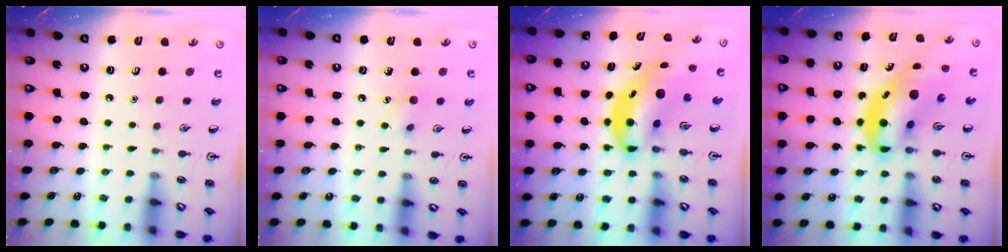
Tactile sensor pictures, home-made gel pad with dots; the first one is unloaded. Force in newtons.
{"total": 6.0, "press": 5.7, "slide": 1.9}
{"total": 7.0, "press": 6.8, "slide": 1.7}
{"total": 10.6, "press": 10.1, "slide": 3.0}